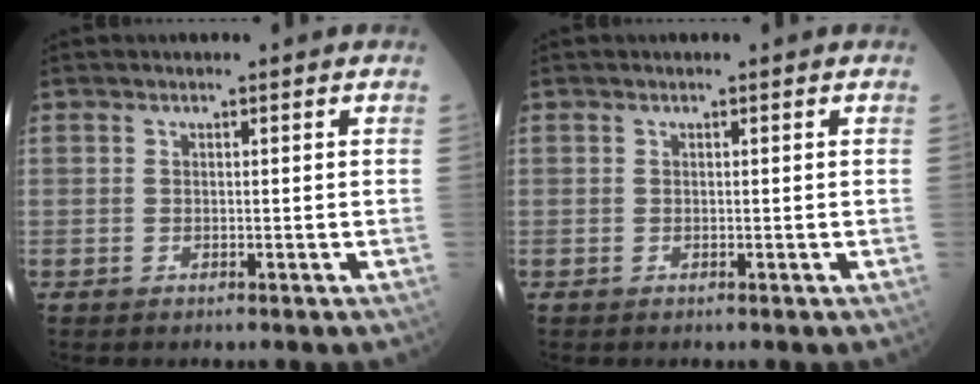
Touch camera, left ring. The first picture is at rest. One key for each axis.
{"total": 0.0}